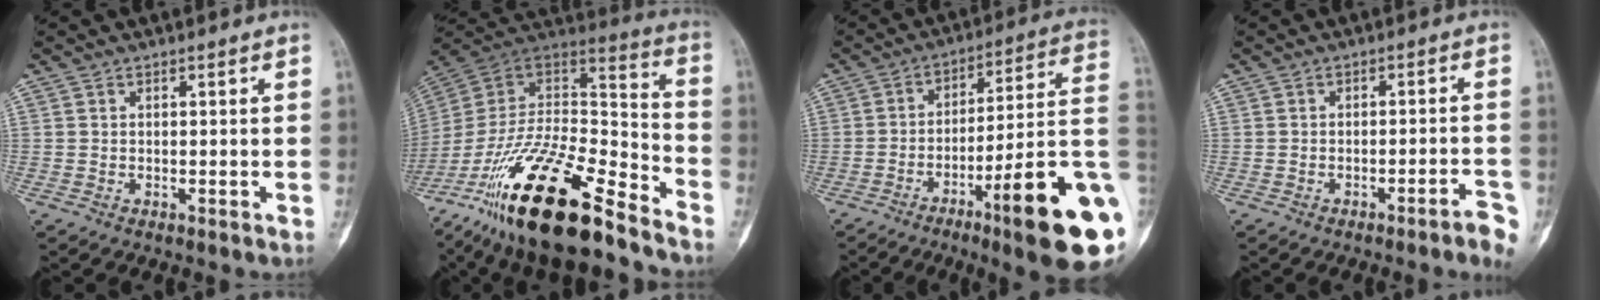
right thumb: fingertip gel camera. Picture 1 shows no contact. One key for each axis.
{"total": 28.9, "fx": -19.3, "fy": 8.9, "fz": 19.6, "tx": -0.354, "ty": 0.056, "tz": -0.335}
{"total": 21.5, "fx": -7.7, "fy": 2.6, "fz": 19.8, "tx": -0.229, "ty": 0.039, "tz": -0.112}
{"total": 4.4, "fx": -2.8, "fy": 0.5, "fz": 3.4, "tx": -0.046, "ty": 0.023, "tz": -0.035}